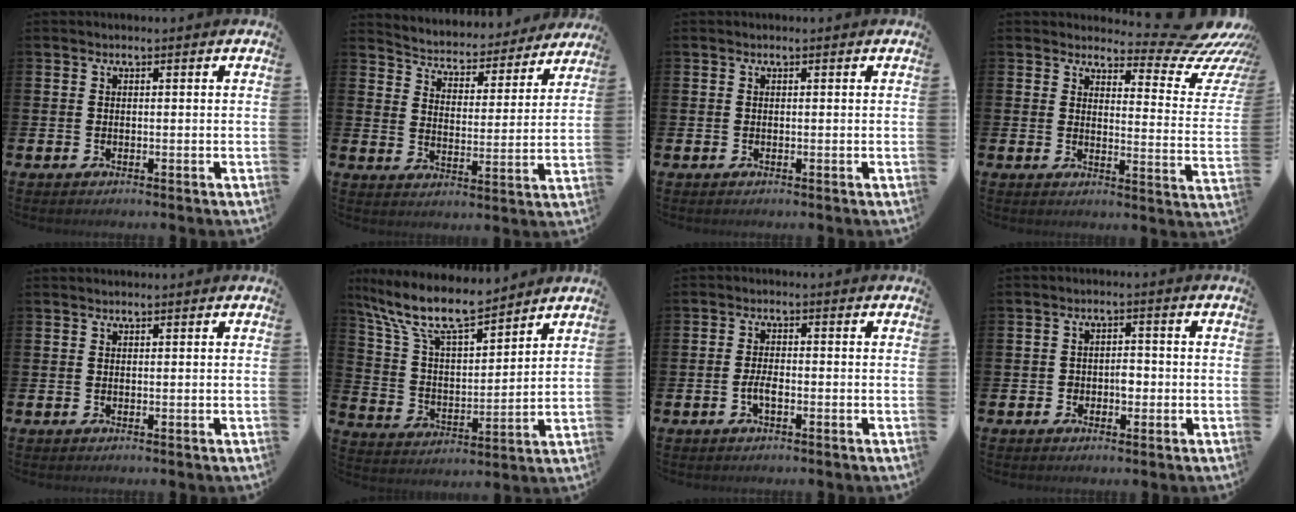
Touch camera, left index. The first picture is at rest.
{"total": 4.4, "force": [4.2, 1.2, 0.2], "torque": [-0.034, -0.040, 0.067]}
{"total": 0.0}
{"total": 6.6, "force": [5.8, 1.7, 2.6], "torque": [-0.028, -0.063, 0.089]}
{"total": 0.6, "force": [0.6, 0.0, 0.0], "torque": [0.006, -0.004, 0.009]}
{"total": 11.4, "force": [9.8, 2.5, 5.2], "torque": [-0.144, -0.051, 0.175]}
{"total": 2.3, "force": [-0.8, 0.9, 2.0], "torque": [-0.036, 0.003, -0.015]}
{"total": 2.2, "force": [-0.6, 1.5, 1.4], "torque": [-0.011, -0.002, -0.017]}